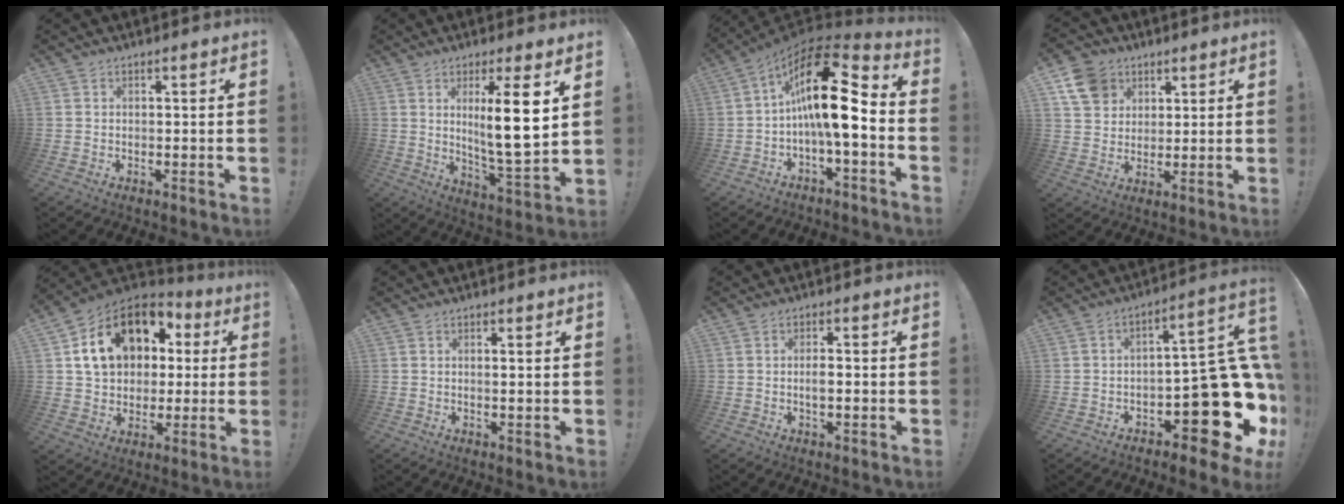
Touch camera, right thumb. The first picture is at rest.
{"total": 13.9, "force": [3.9, 1.9, 13.2], "torque": [-0.215, -0.026, 0.051]}
{"total": 19.7, "force": [1.3, 7.6, 18.1], "torque": [-0.308, -0.004, 0.018]}
{"total": 10.9, "force": [5.4, 8.7, 3.8], "torque": [-0.060, -0.023, 0.110]}
{"total": 19.3, "force": [6.5, 14.0, 11.6], "torque": [-0.186, -0.004, 0.134]}
{"total": 1.4, "force": [0.4, -0.1, 1.3], "torque": [-0.019, -0.005, 0.004]}
{"total": 2.6, "force": [-0.6, 0.8, 2.4], "torque": [-0.043, -0.003, -0.016]}
{"total": 20.6, "force": [-7.3, 9.0, 17.1], "torque": [-0.191, 0.027, -0.103]}